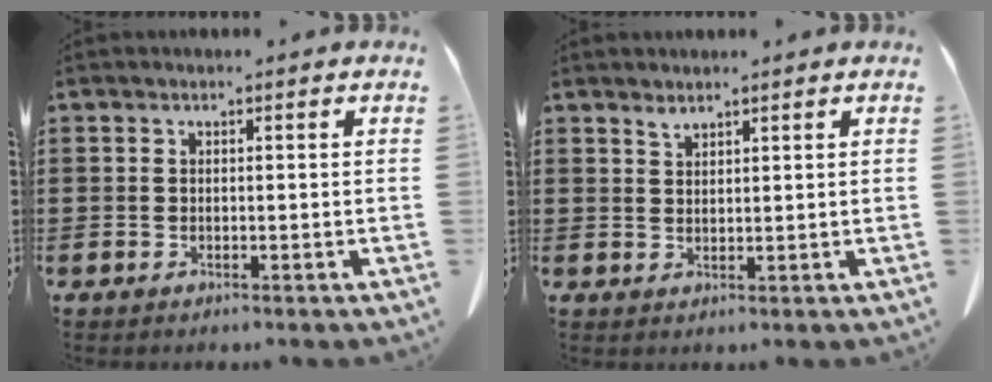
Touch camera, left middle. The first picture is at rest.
{"total": 1.5, "force": [1.4, 0.2, 0.4], "torque": [-0.011, -0.001, 0.028]}